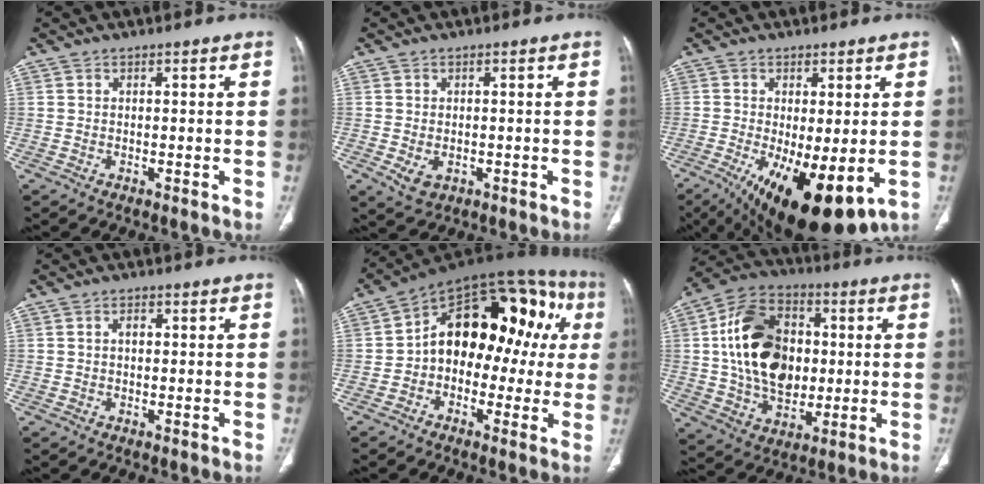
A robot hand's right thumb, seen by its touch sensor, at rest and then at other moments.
{"total": 3.5, "force": [-0.9, 2.5, 2.3], "torque": [-0.040, 0.000, -0.003]}
{"total": 16.5, "force": [-5.3, 6.4, 14.2], "torque": [-0.218, -0.026, -0.064]}
{"total": 1.4, "force": [0.2, 0.9, 1.1], "torque": [-0.018, 0.006, 0.002]}
{"total": 21.0, "force": [1.5, 13.5, 16.1], "torque": [-0.175, 0.058, 0.011]}
{"total": 20.0, "force": [1.7, 14.0, 14.1], "torque": [-0.219, 0.010, 0.033]}